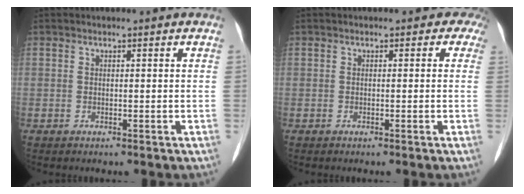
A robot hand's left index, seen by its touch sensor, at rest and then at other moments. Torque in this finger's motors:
{"motor_torque": [0.54, -0.55, 0.06, 0.00]}